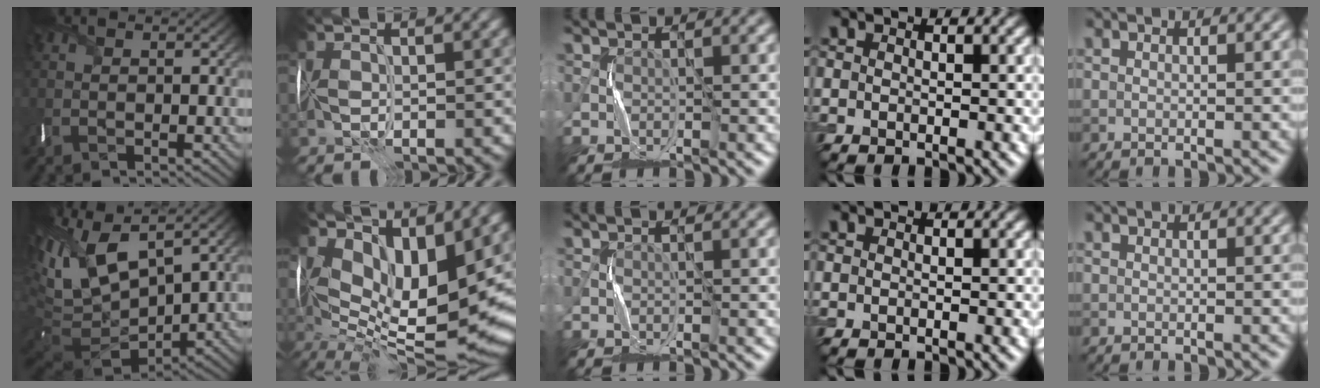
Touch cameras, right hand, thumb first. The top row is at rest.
{"thumb": {"total": 15.4, "force": [4.8, 6.8, 13.0], "torque": [-0.271, -0.005, 0.108]}, "index": {"total": 10.5, "force": [2.7, 4.5, 9.1], "torque": [-0.161, -0.016, 0.057]}}